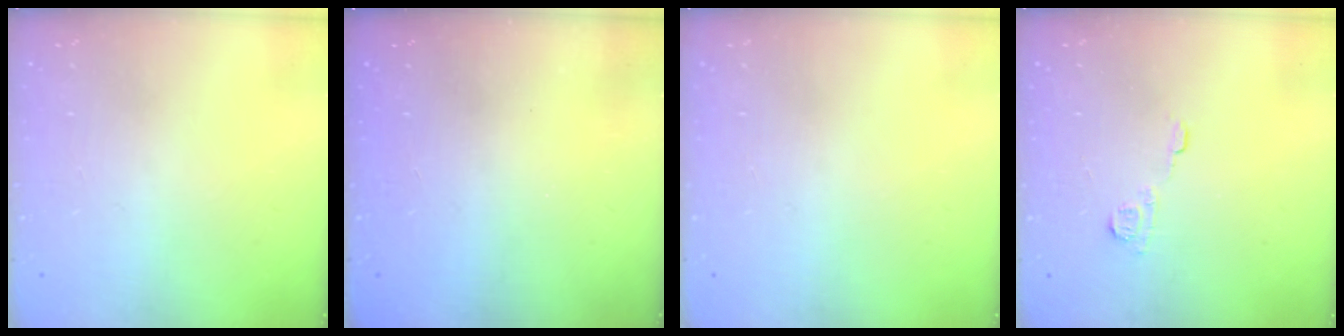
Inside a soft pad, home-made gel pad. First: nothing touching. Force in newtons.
{"total": 2.4, "press": 2.3, "slide": 0.8}
{"total": 0.0}
{"total": 5.9, "press": 5.8, "slide": 0.4}